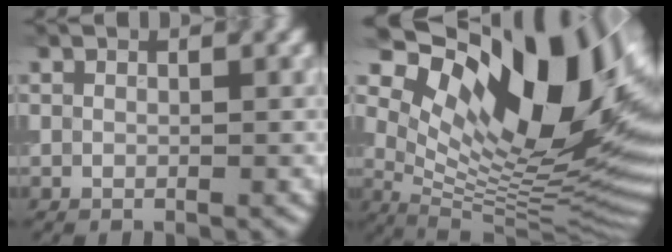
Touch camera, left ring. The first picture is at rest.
{"total": 17.8, "force": [7.2, 7.9, 14.2], "torque": [-0.225, 0.004, 0.135]}